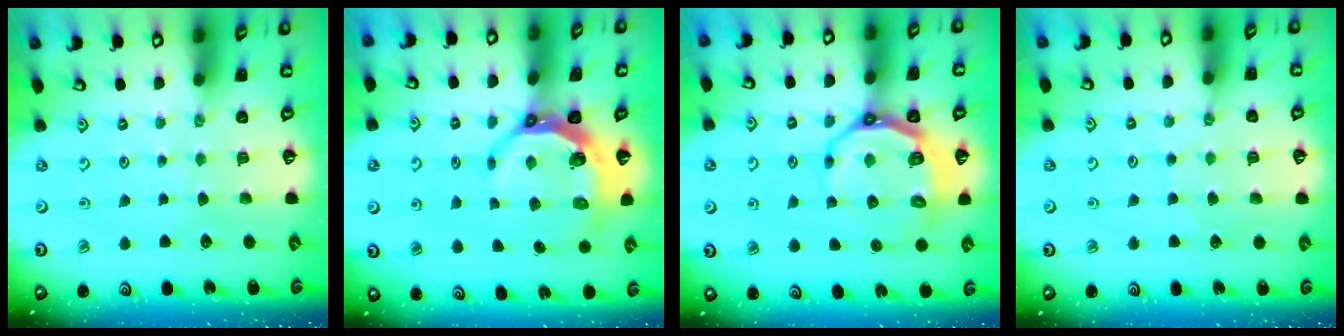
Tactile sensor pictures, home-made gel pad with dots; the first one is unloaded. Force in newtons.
{"total": 7.9, "press": 6.9, "slide": 4.0}
{"total": 10.2, "press": 9.4, "slide": 4.0}
{"total": 4.7, "press": 4.7, "slide": 0.5}